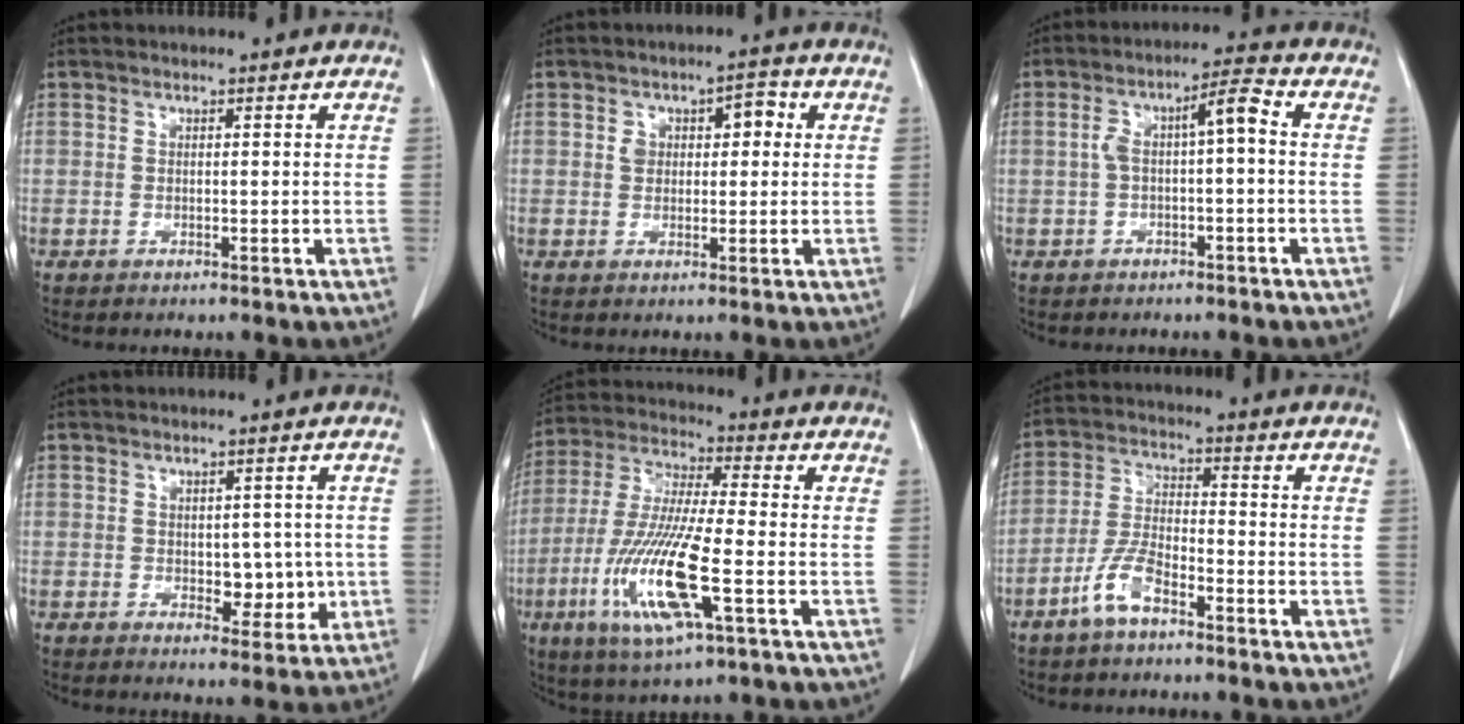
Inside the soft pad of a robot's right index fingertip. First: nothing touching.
{"total": 4.9, "force": [1.4, 3.0, 3.6], "torque": [-0.051, 0.025, 0.027]}
{"total": 6.2, "force": [0.2, 1.3, 6.1], "torque": [-0.109, 0.034, 0.008]}
{"total": 5.0, "force": [-0.1, 3.1, 3.9], "torque": [-0.040, 0.003, 0.010]}
{"total": 15.3, "force": [-4.9, 1.5, 14.5], "torque": [-0.304, -0.022, -0.089]}
{"total": 6.7, "force": [-4.3, 1.9, 4.7], "torque": [-0.107, 0.002, -0.088]}